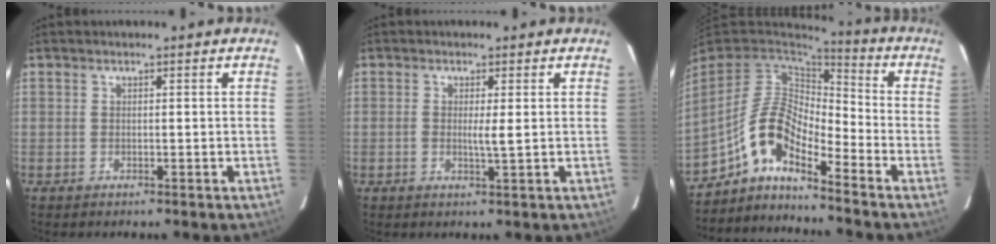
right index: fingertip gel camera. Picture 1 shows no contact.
{"total": 2.1, "force": [0.1, 0.0, 2.1], "torque": [-0.040, -0.003, 0.000]}
{"total": 11.5, "force": [-7.5, 3.3, 8.0], "torque": [-0.162, 0.028, -0.138]}